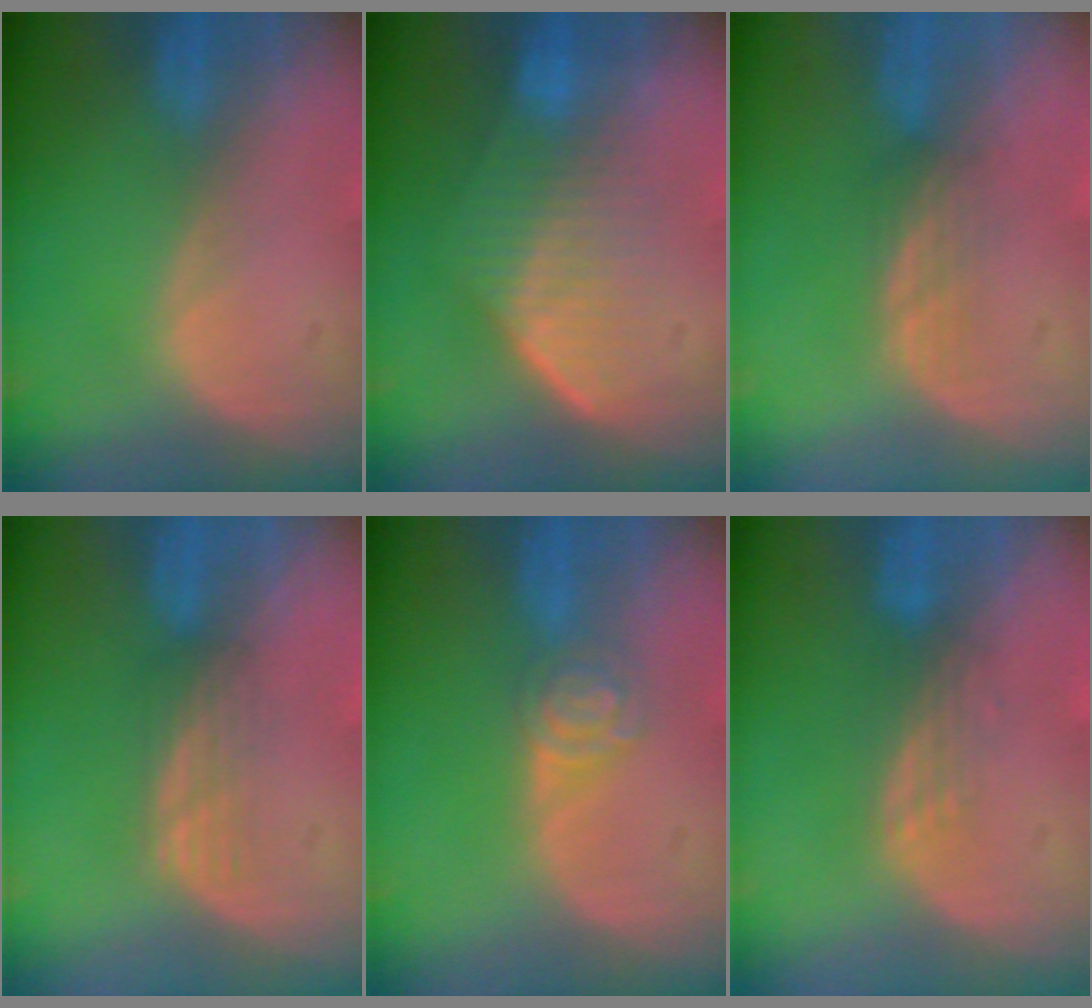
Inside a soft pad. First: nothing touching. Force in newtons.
{"total": 7.2, "press": 6.7, "slide": 2.8}
{"total": 2.3, "press": 2.2, "slide": 0.6}
{"total": 3.1, "press": 2.5, "slide": 1.7}
{"total": 4.4, "press": 3.9, "slide": 1.9}
{"total": 3.0, "press": 2.5, "slide": 1.7}